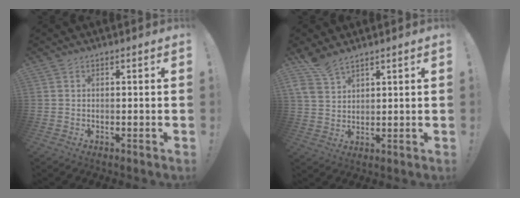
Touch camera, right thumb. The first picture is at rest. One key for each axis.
{"total": 6.5, "fx": 5.4, "fy": 2.3, "fz": 2.7, "tx": -0.051, "ty": -0.027, "tz": 0.103}